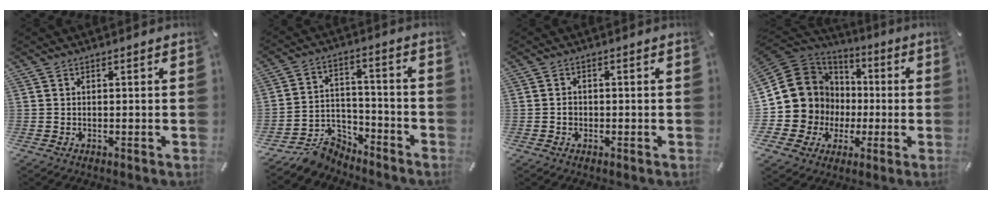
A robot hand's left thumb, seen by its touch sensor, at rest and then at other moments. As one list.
[{"total": 9.8, "force": [-8.1, 5.0, 2.5], "torque": [-0.042, 0.038, -0.152]}, {"total": 1.4, "force": [-0.4, 1.2, 0.6], "torque": [-0.012, 0.005, -0.009]}, {"total": 14.9, "force": [-0.3, 14.6, 2.9], "torque": [-0.072, -0.012, 0.026]}]